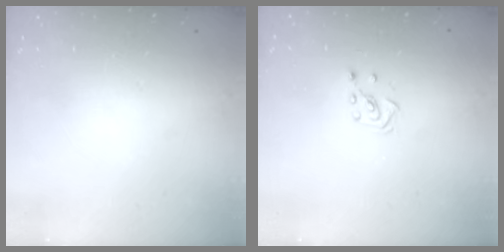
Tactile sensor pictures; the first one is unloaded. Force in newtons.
{"total": 2.6, "press": 2.5, "slide": 0.6}